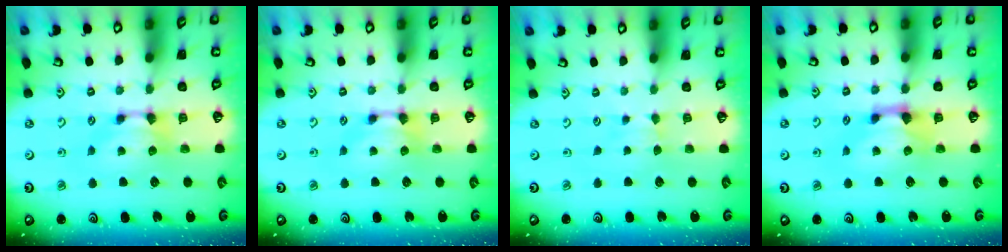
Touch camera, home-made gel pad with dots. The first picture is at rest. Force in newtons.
{"total": 0.0}
{"total": 1.6, "press": 1.5, "slide": 0.5}
{"total": 1.6, "press": 0.9, "slide": 1.3}